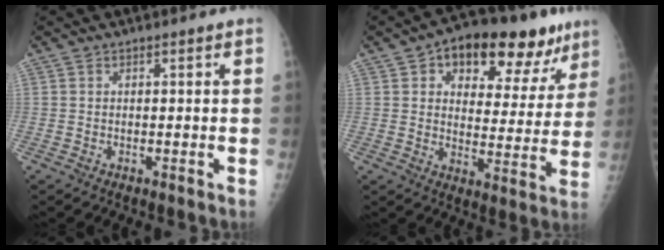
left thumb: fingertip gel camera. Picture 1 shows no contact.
{"total": 19.4, "force": [10.8, 10.2, 12.5], "torque": [-0.116, -0.015, 0.152]}